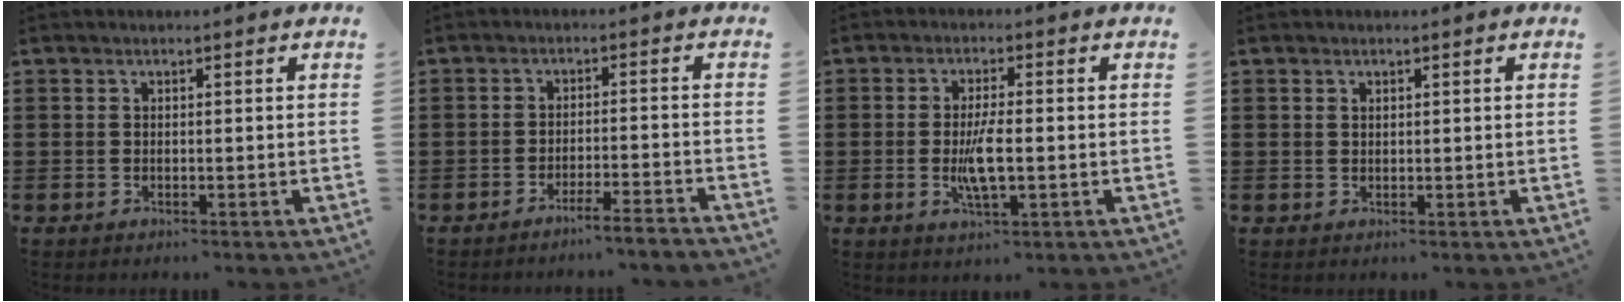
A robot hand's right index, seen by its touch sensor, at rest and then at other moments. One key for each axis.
{"total": 3.4, "fx": -3.1, "fy": -0.6, "fz": 1.2, "tx": -0.020, "ty": -0.007, "tz": -0.062}
{"total": 5.2, "fx": -0.7, "fy": 1.3, "fz": 5.0, "tx": -0.107, "ty": -0.009, "tz": -0.018}
{"total": 0.7, "fx": 0.4, "fy": 0.5, "fz": 0.3, "tx": -0.007, "ty": 0.001, "tz": 0.008}